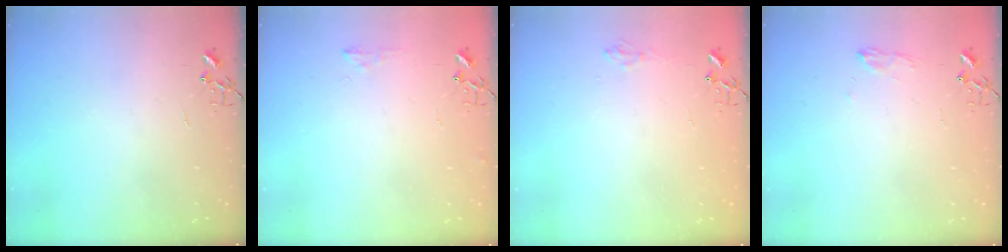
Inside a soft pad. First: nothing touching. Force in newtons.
{"total": 5.2, "press": 5.2, "slide": 0.7}
{"total": 8.6, "press": 8.6, "slide": 0.4}
{"total": 6.8, "press": 6.8, "slide": 0.8}